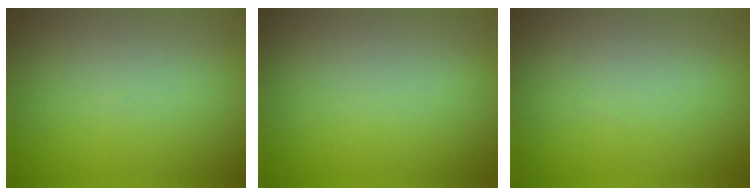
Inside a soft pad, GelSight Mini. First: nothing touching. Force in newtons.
{"total": 0.0}
{"total": 0.0}